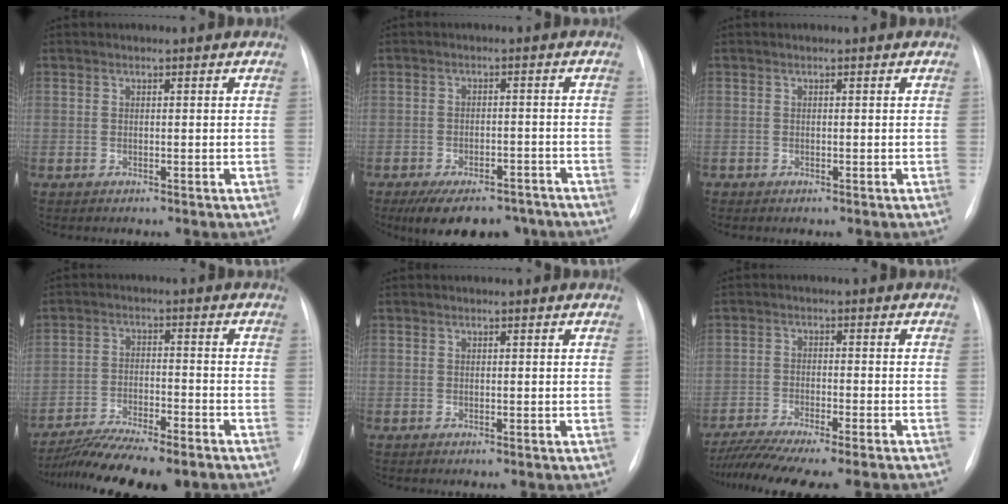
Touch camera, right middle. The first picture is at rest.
{"total": 11.6, "force": [-9.0, 5.0, 5.2], "torque": [-0.080, -0.001, -0.123]}
{"total": 0.0}
{"total": 13.0, "force": [-11.0, 1.9, 6.8], "torque": [-0.116, -0.012, -0.171]}
{"total": 0.0}
{"total": 13.3, "force": [-11.7, 0.3, 6.3], "torque": [-0.092, -0.017, -0.175]}